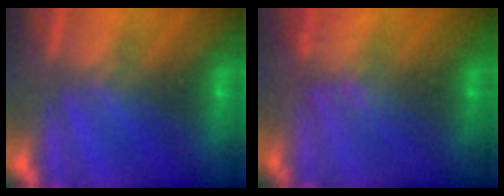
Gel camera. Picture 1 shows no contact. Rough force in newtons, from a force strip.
{"total": 3.8}